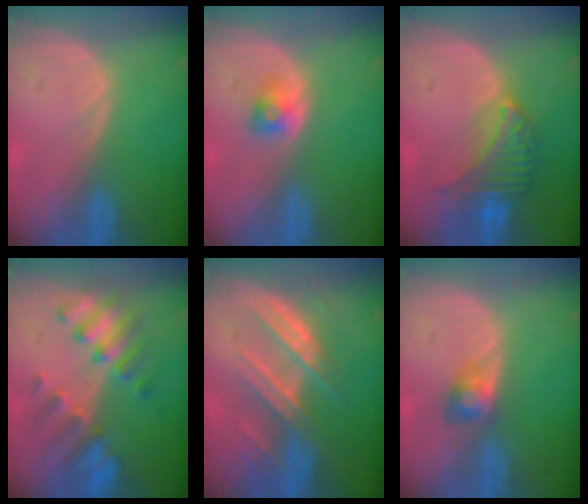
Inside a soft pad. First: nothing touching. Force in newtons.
{"total": 2.4, "press": 2.3, "slide": 0.8}
{"total": 6.7, "press": 6.6, "slide": 0.7}
{"total": 7.8, "press": 7.7, "slide": 0.8}
{"total": 7.5, "press": 7.2, "slide": 1.9}
{"total": 2.7, "press": 2.7, "slide": 0.1}